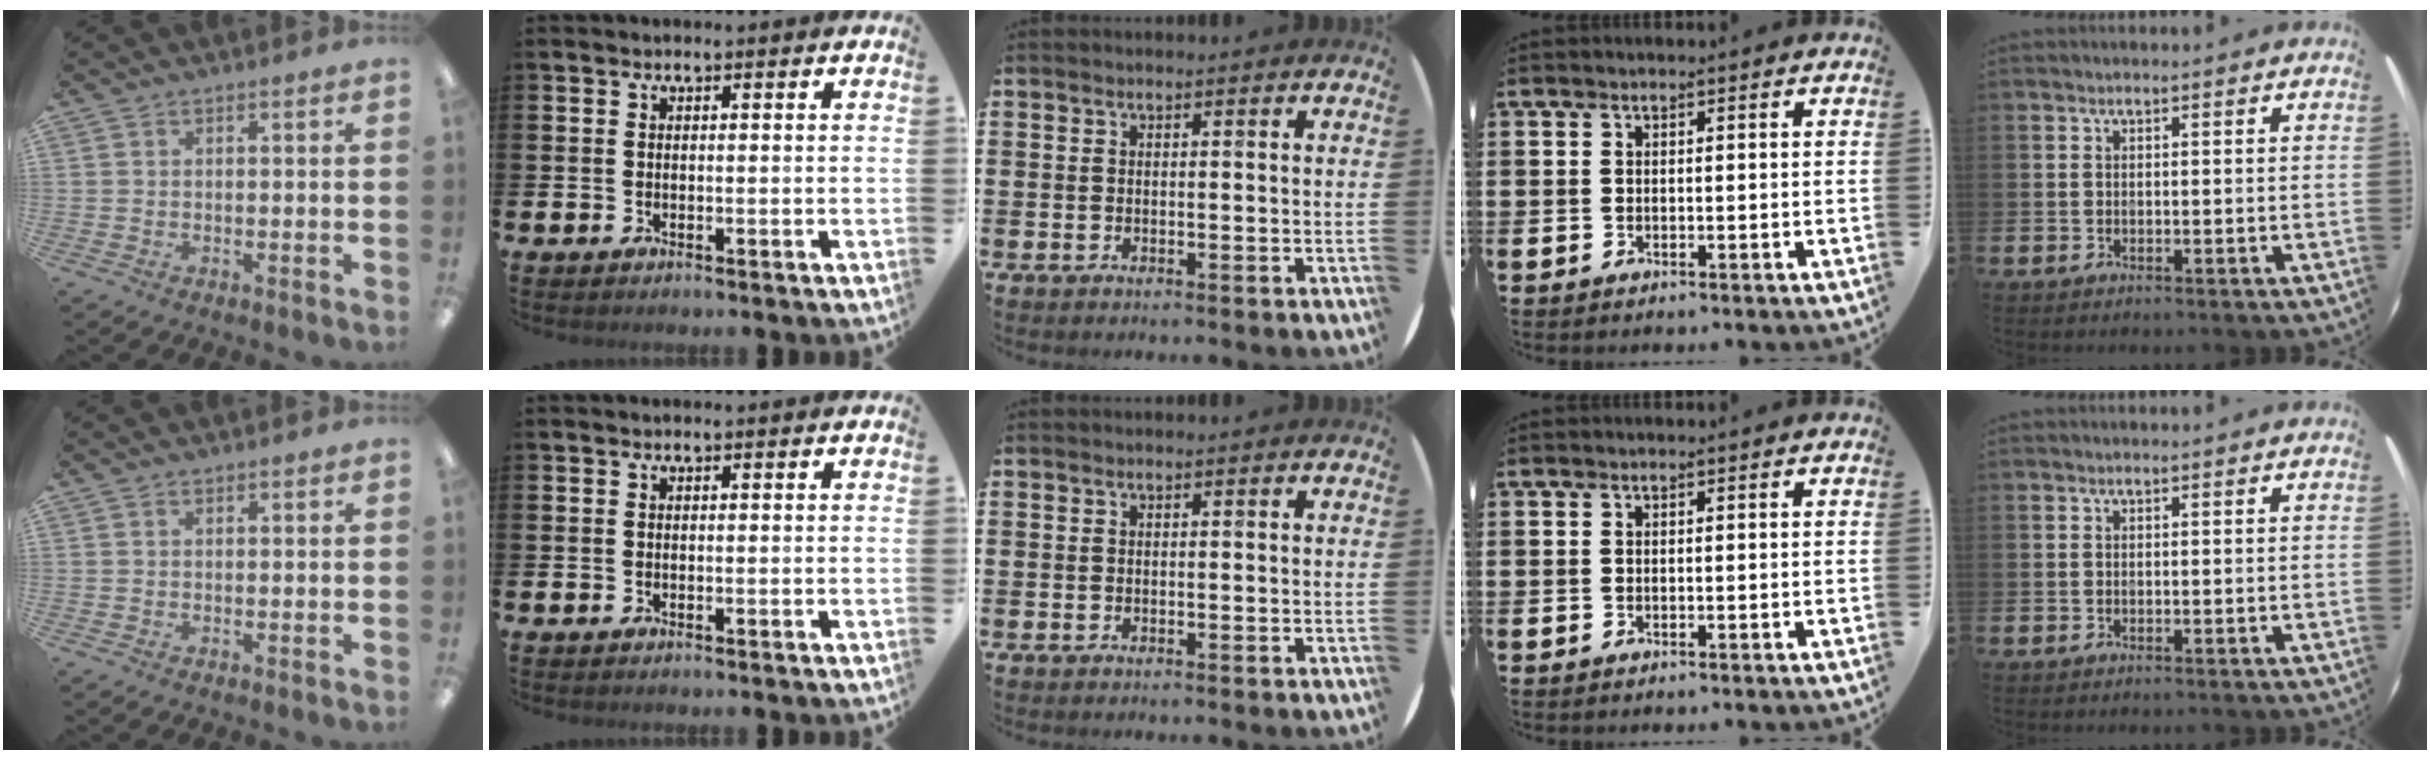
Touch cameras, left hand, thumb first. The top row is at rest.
{"thumb": {"total": 0.5, "force": [0.3, 0.4, 0.3], "torque": [-0.006, 0.003, 0.005]}}